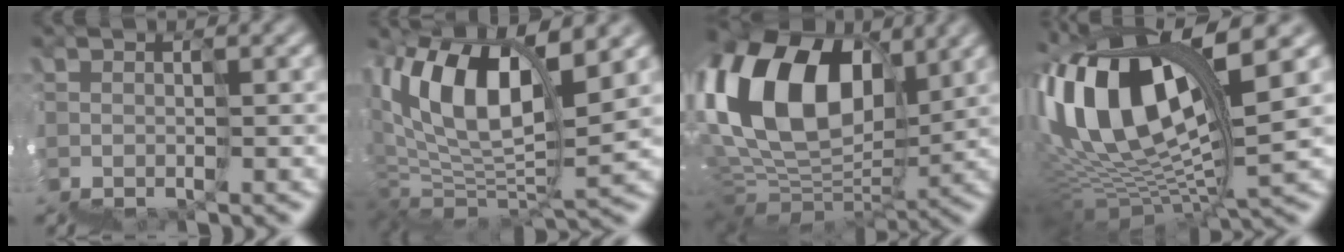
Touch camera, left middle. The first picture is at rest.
{"total": 8.8, "force": [7.0, 2.4, 4.6], "torque": [-0.092, 0.035, 0.120]}
{"total": 12.0, "force": [7.4, 6.5, 6.9], "torque": [-0.144, 0.061, 0.119]}
{"total": 10.3, "force": [6.0, 2.3, 8.1], "torque": [-0.178, 0.032, 0.112]}